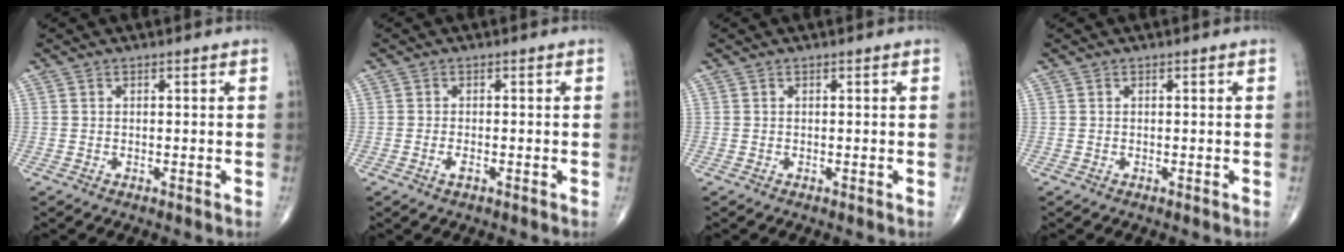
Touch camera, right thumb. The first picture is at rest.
{"total": 1.6, "force": [-0.7, 0.7, 1.2], "torque": [-0.025, 0.001, -0.014]}
{"total": 0.0}
{"total": 0.0}